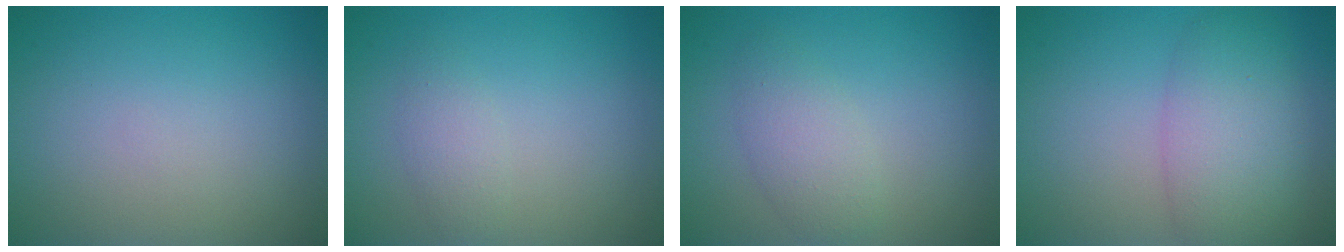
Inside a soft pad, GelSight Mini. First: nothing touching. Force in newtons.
{"total": 1.6, "press": 1.6, "slide": 0.1}
{"total": 2.6, "press": 2.6, "slide": 0.1}
{"total": 5.7, "press": 5.7, "slide": 0.5}